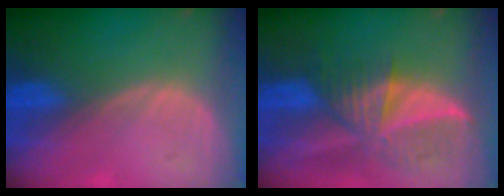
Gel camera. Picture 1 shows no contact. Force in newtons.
{"total": 9.7, "press": 8.4, "slide": 4.8}